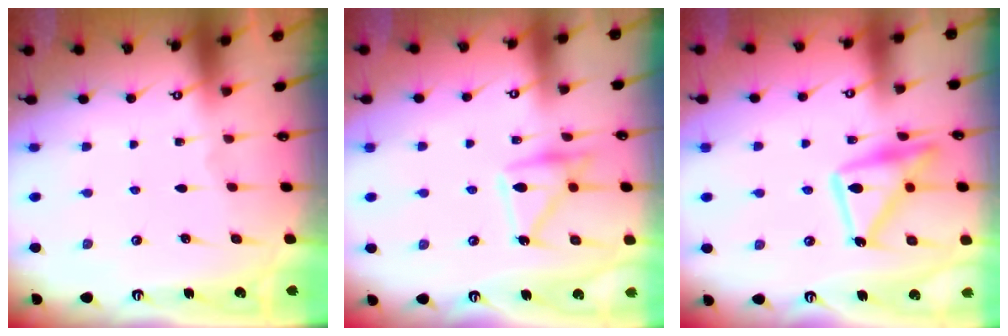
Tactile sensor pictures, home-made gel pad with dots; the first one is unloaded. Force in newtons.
{"total": 14.6, "press": 14.6, "slide": 0.8}
{"total": 16.6, "press": 16.5, "slide": 1.1}